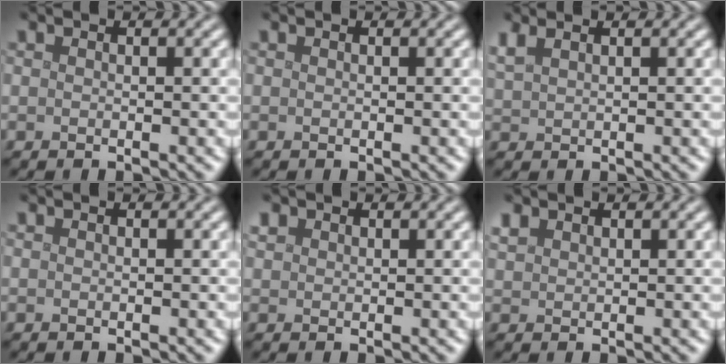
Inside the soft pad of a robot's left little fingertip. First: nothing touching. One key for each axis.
{"total": 0.0}
{"total": 1.8, "fx": 1.4, "fy": 0.6, "fz": 1.0, "tx": -0.029, "ty": 0.008, "tz": 0.034}
{"total": 0.0}
{"total": 1.0, "fx": 0.7, "fy": 0.7, "fz": 0.1, "tx": -0.006, "ty": 0.003, "tz": 0.013}
{"total": 1.3, "fx": 1.0, "fy": 0.7, "fz": 0.2, "tx": -0.013, "ty": 0.005, "tz": 0.025}